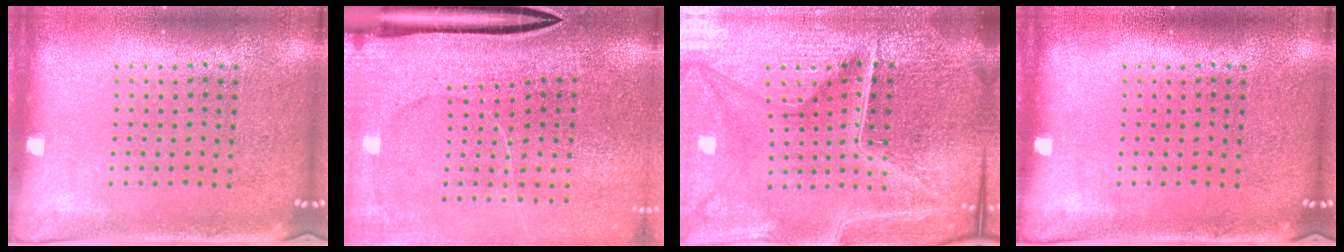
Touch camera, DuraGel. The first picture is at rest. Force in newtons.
{"total": 3.8, "press": 3.1, "slide": 2.1}
{"total": 7.0, "press": 6.1, "slide": 3.4}
{"total": 0.0}